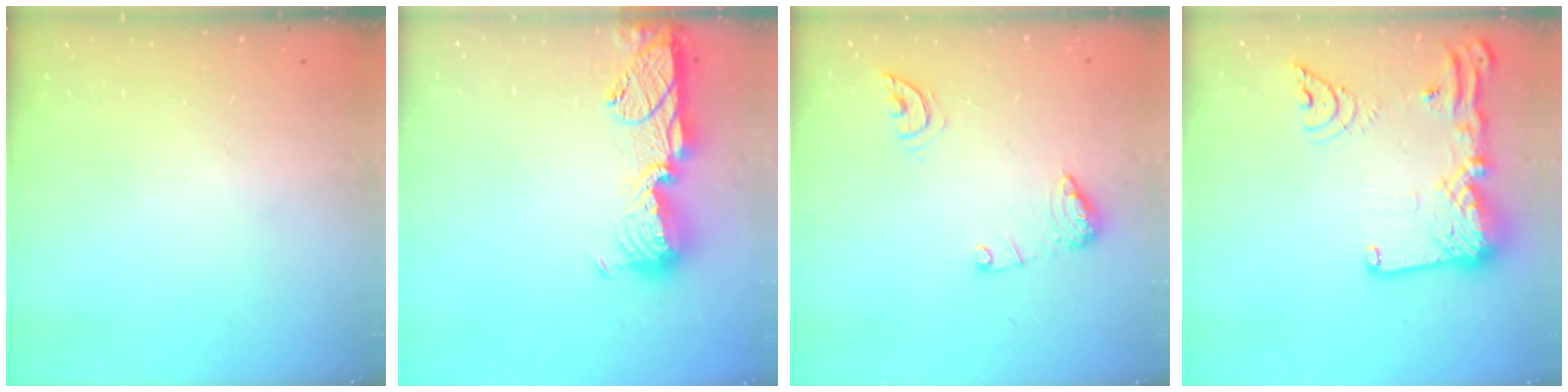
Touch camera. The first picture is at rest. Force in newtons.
{"total": 14.0, "press": 13.9, "slide": 1.0}
{"total": 10.2, "press": 10.1, "slide": 1.2}
{"total": 21.3, "press": 21.2, "slide": 2.4}